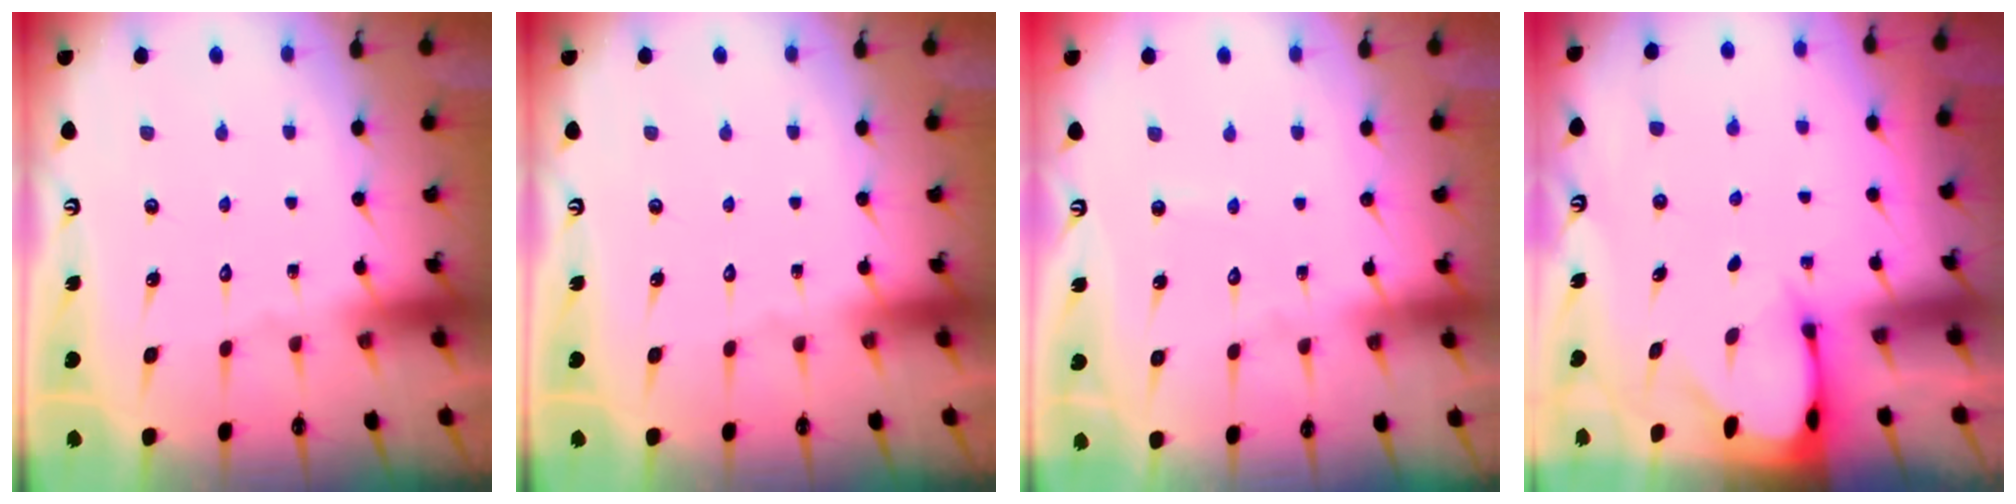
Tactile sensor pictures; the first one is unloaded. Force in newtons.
{"total": 0.0}
{"total": 2.8, "press": 2.8, "slide": 0.3}
{"total": 2.0, "press": 2.0, "slide": 0.1}